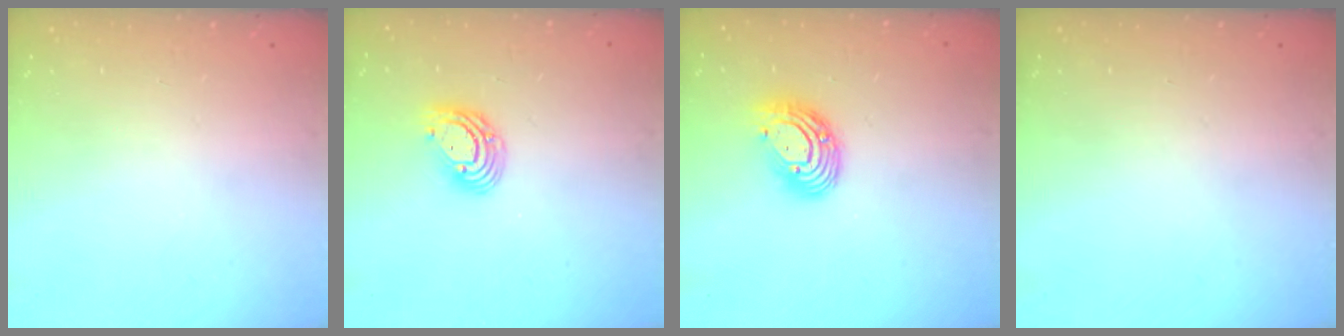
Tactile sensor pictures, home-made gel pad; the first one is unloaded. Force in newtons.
{"total": 9.2, "press": 9.0, "slide": 1.5}
{"total": 11.1, "press": 11.0, "slide": 1.1}
{"total": 0.0}